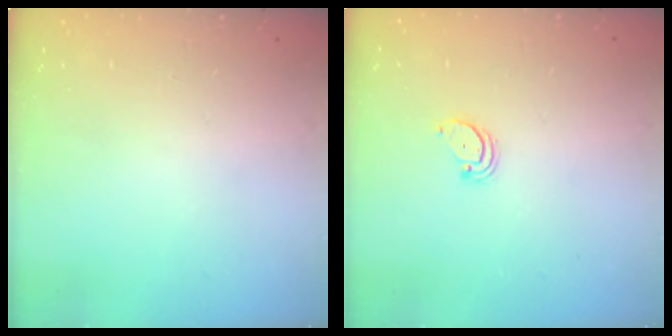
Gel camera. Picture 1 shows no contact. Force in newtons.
{"total": 2.1, "press": 2.1, "slide": 0.2}